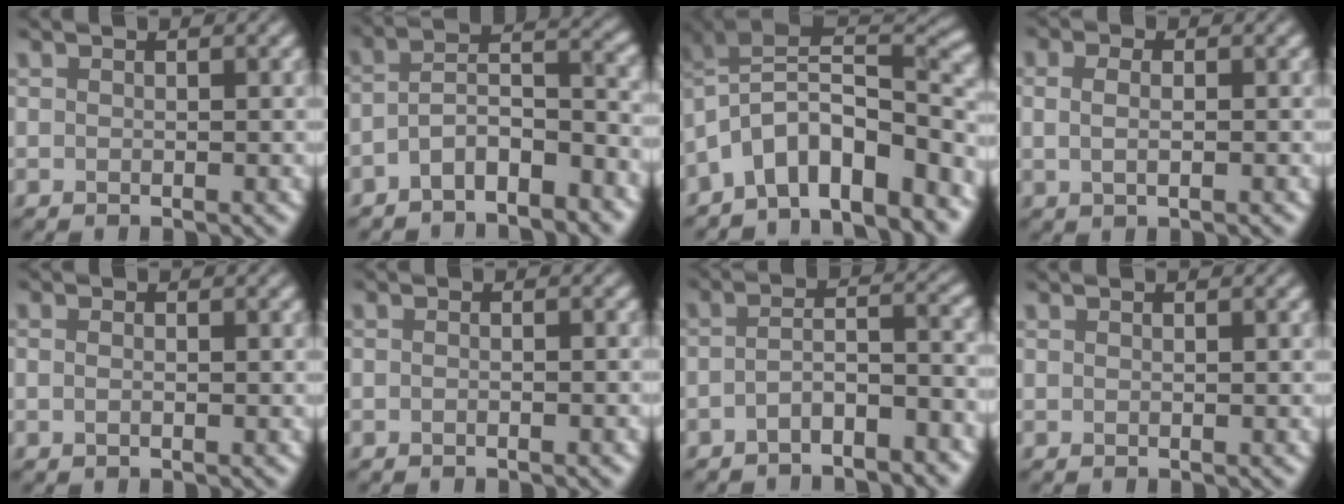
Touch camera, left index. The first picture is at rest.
{"total": 5.7, "force": [-3.2, 2.1, 4.2], "torque": [-0.072, 0.009, -0.064]}
{"total": 10.7, "force": [-5.7, 4.8, 7.7], "torque": [-0.121, 0.015, -0.100]}
{"total": 3.2, "force": [0.9, 1.8, 2.4], "torque": [-0.025, 0.014, -0.010]}
{"total": 1.3, "force": [0.1, 0.8, 1.0], "torque": [-0.011, -0.002, -0.014]}
{"total": 1.3, "force": [-0.6, 0.5, 1.1], "torque": [-0.012, 0.001, -0.014]}
{"total": 4.5, "force": [-2.7, 1.4, 3.3], "torque": [-0.054, 0.008, -0.050]}
{"total": 0.0}